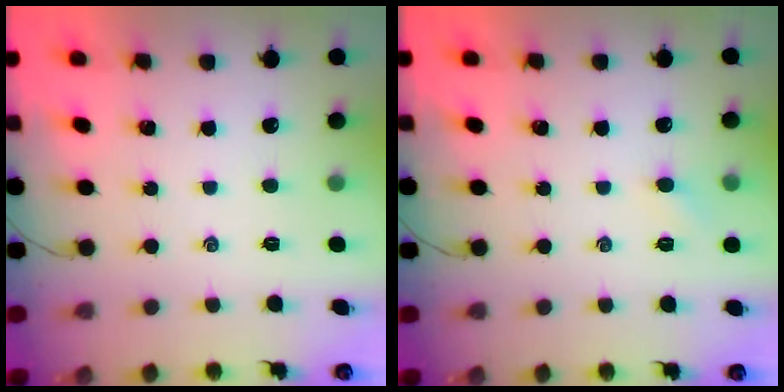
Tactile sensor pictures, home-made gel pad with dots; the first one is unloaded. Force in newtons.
{"total": 3.1, "press": 2.9, "slide": 1.0}